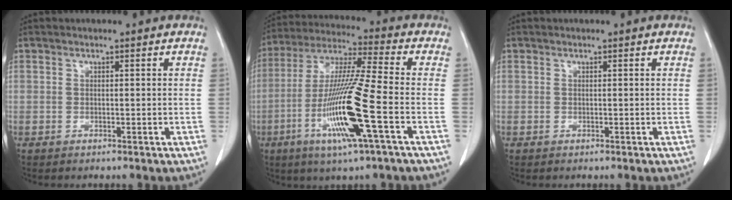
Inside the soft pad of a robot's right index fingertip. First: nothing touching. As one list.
[{"total": 16.1, "force": [-5.3, -0.3, 15.2], "torque": [-0.309, -0.018, -0.106]}, {"total": 0.0}]